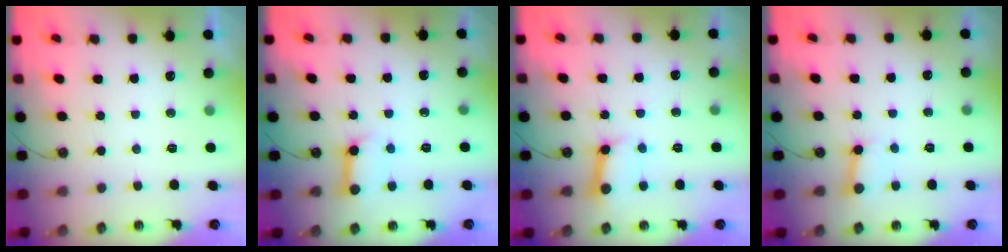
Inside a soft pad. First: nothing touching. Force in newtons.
{"total": 9.2, "press": 9.1, "slide": 1.2}
{"total": 9.4, "press": 9.3, "slide": 1.0}
{"total": 3.4, "press": 3.3, "slide": 0.4}